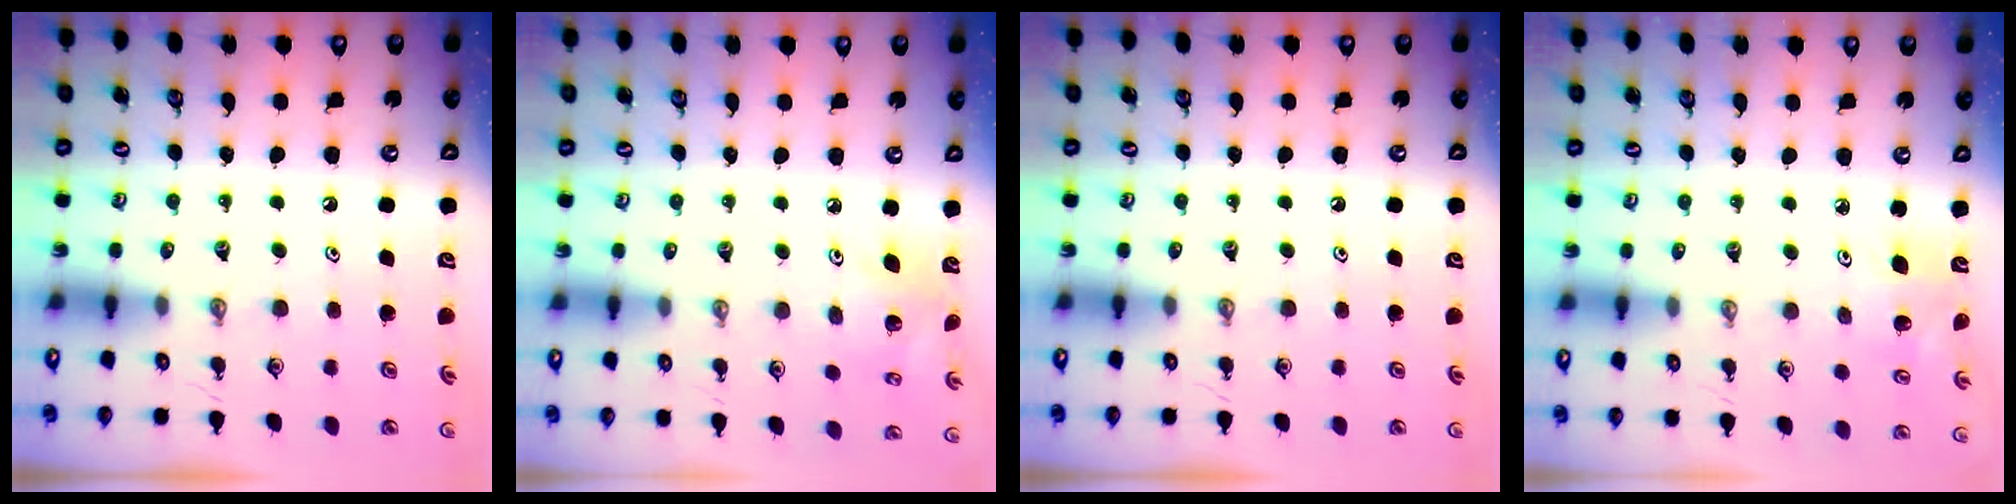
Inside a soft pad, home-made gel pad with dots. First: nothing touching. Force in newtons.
{"total": 6.0, "press": 6.0, "slide": 0.2}
{"total": 0.0}
{"total": 6.5, "press": 6.4, "slide": 1.2}